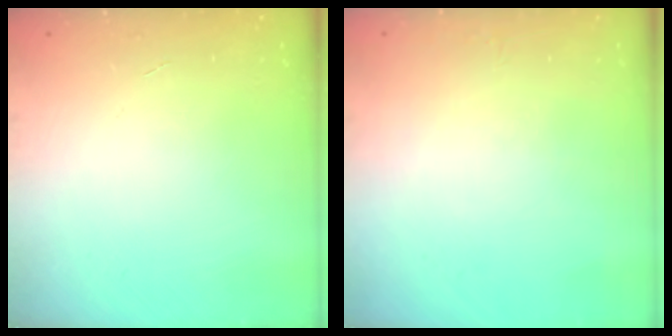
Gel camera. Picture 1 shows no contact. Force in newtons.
{"total": 0.0}